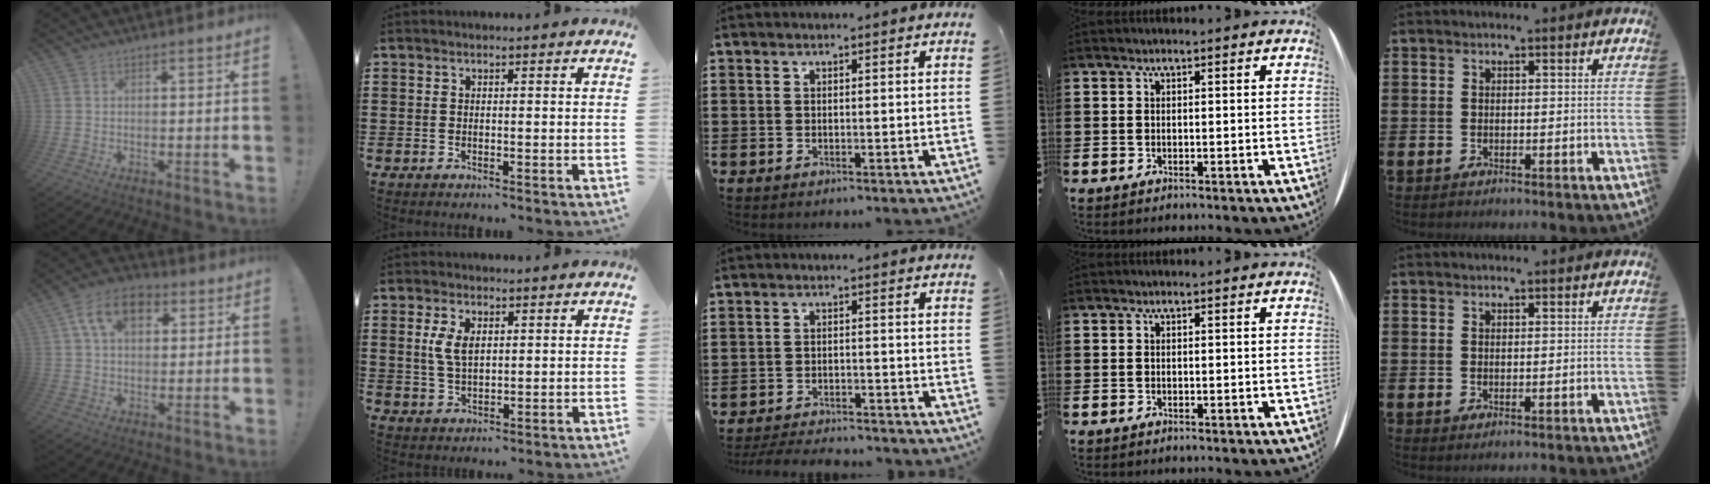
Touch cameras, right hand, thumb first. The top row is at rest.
{"thumb": {"total": 11.5, "force": [4.0, 7.7, 7.6], "torque": [-0.122, 0.010, 0.076]}, "index": {"total": 4.4, "force": [1.3, 1.8, 3.8], "torque": [-0.083, 0.005, 0.021]}, "middle": {"total": 3.4, "force": [-3.3, 0.3, 0.5], "torque": [-0.011, 0.002, -0.069]}}